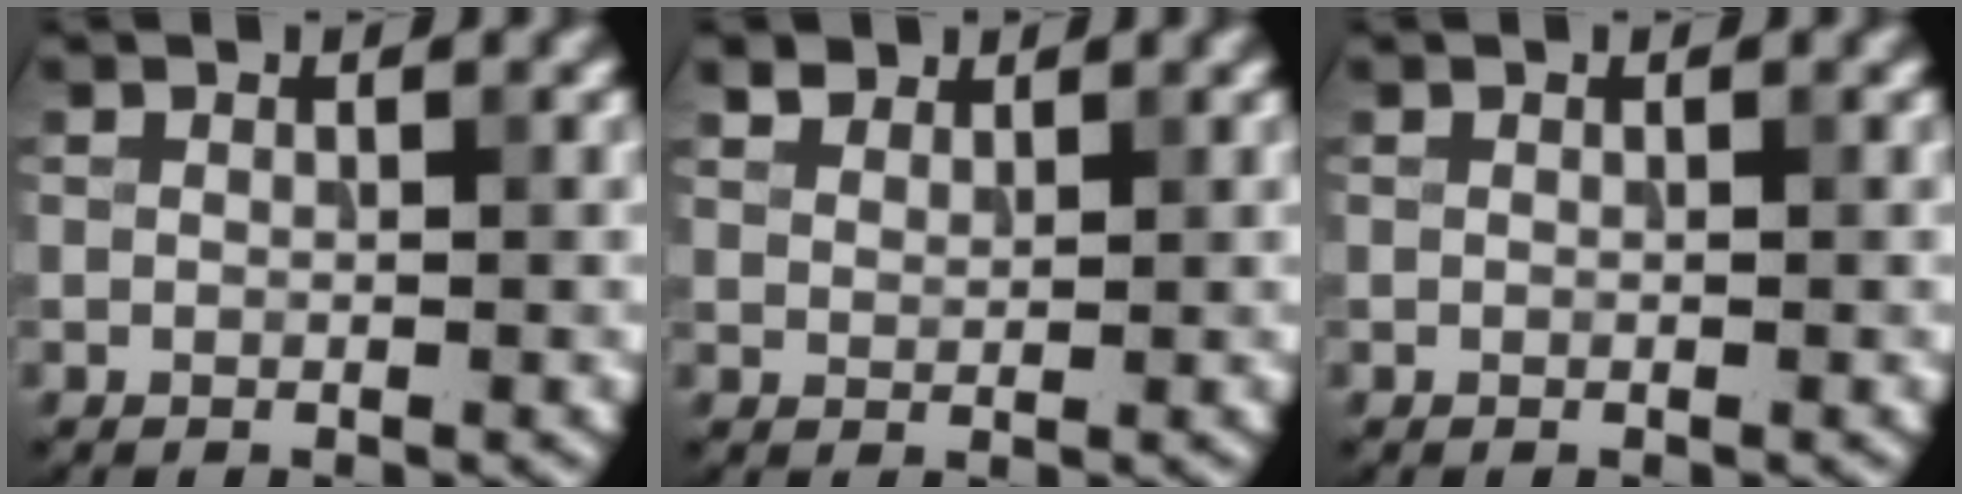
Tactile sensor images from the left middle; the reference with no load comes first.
{"total": 1.8, "force": [1.6, 0.7, 0.3], "torque": [-0.010, 0.000, 0.034]}
{"total": 0.0}